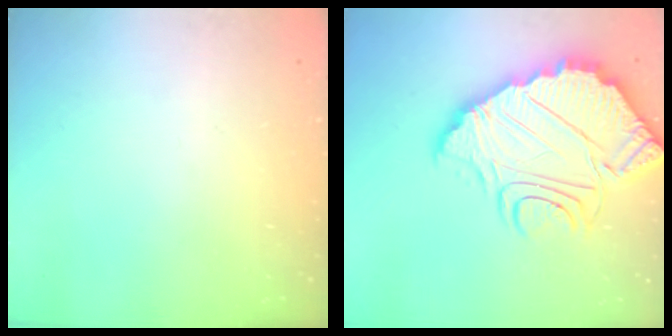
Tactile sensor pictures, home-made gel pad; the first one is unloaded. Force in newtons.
{"total": 18.3, "press": 18.3, "slide": 1.8}